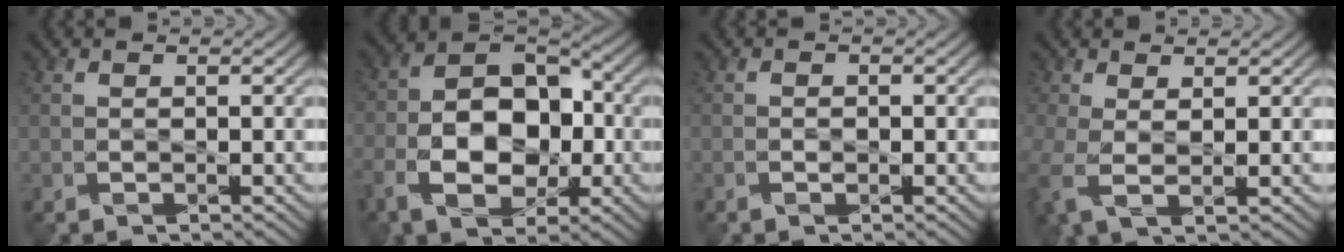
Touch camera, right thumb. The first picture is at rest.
{"total": 12.4, "force": [-3.3, 7.9, 9.0], "torque": [-0.165, -0.010, -0.065]}
{"total": 0.8, "force": [-0.4, 0.5, 0.5], "torque": [-0.007, -0.001, -0.006]}
{"total": 3.9, "force": [0.0, 1.6, 3.6], "torque": [-0.098, -0.004, -0.004]}